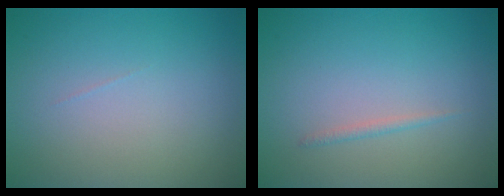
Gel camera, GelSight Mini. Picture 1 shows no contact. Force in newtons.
{"total": 0.7, "press": 0.7, "slide": 0.1}